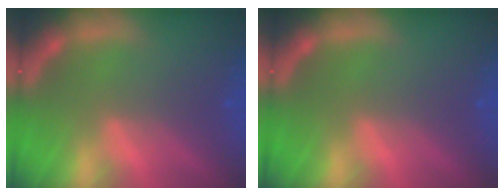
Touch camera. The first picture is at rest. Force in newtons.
{"total": 0.0}